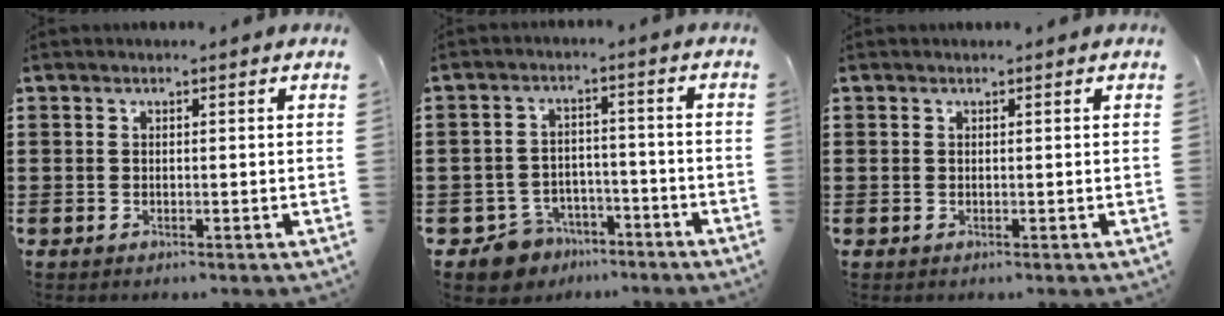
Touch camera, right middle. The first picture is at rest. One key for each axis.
{"total": 5.7, "fx": -5.1, "fy": 2.4, "fz": 0.4, "tx": -0.033, "ty": 0.009, "tz": -0.107}
{"total": 0.0}